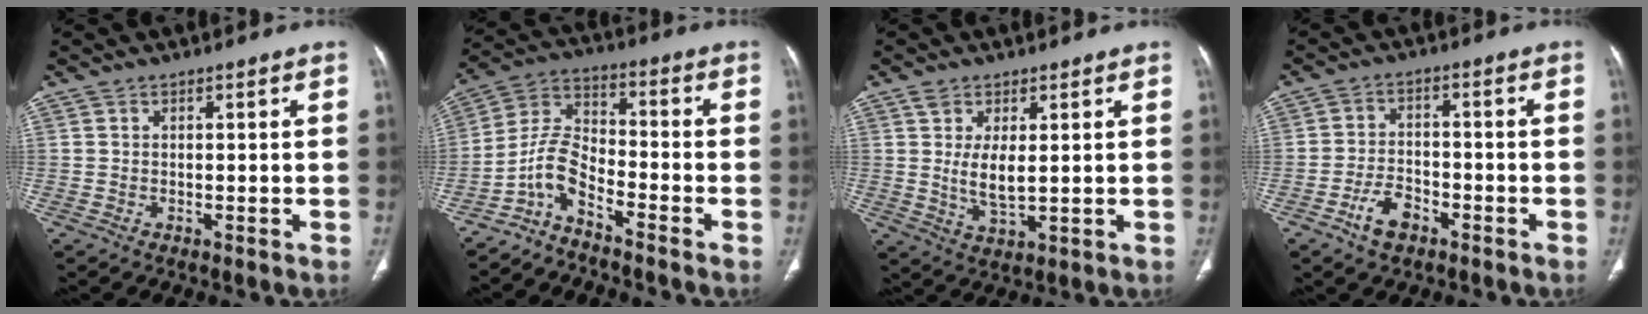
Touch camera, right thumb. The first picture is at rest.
{"total": 7.4, "force": [-5.2, 2.7, 4.5], "torque": [-0.097, 0.062, -0.117]}
{"total": 5.8, "force": [0.9, 2.7, 5.0], "torque": [-0.092, -0.011, 0.024]}
{"total": 6.1, "force": [-3.6, 3.5, 3.5], "torque": [-0.058, 0.025, -0.064]}